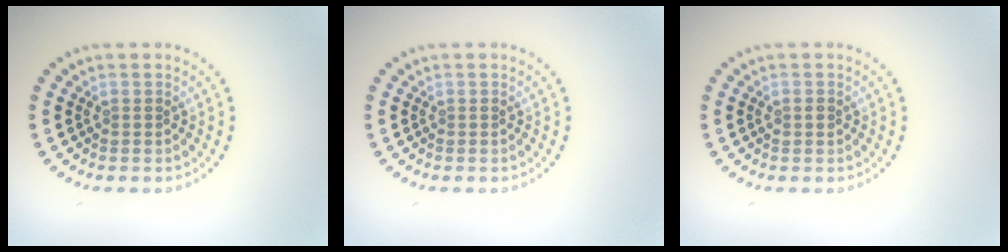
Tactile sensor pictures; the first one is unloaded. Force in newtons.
{"total": 0.0}
{"total": 1.0, "press": 0.9, "slide": 0.3}